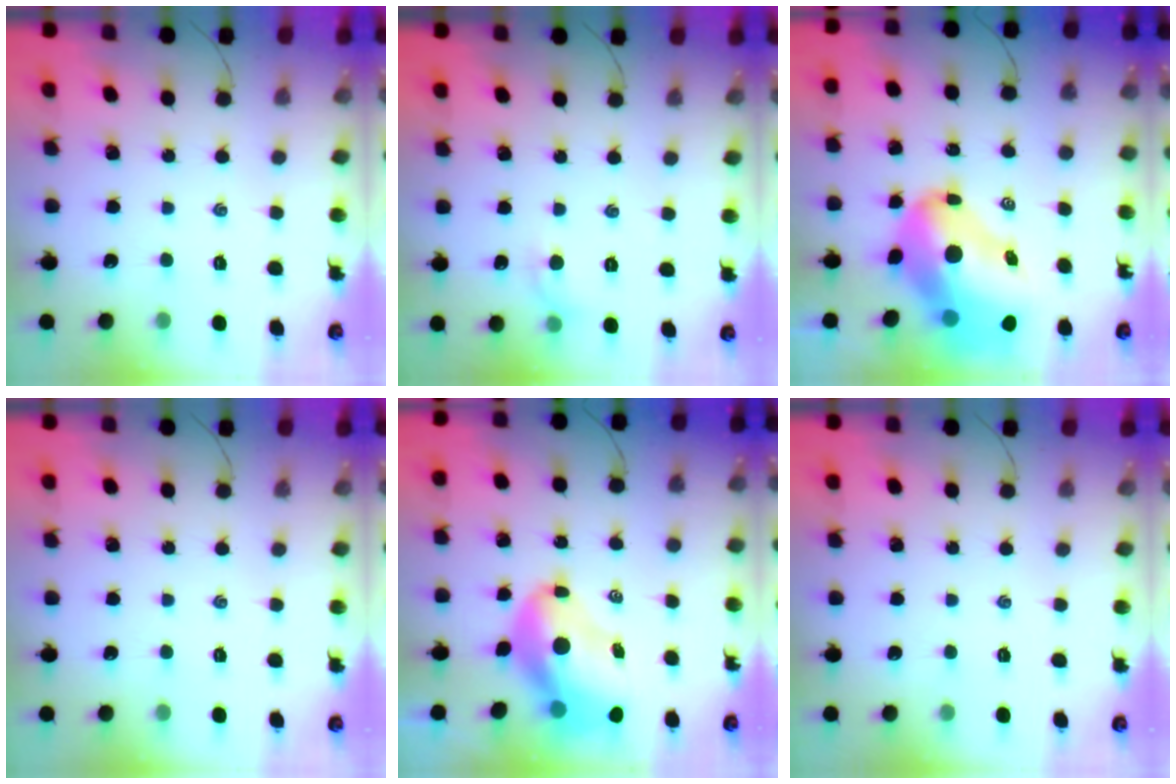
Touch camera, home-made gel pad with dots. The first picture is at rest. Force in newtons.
{"total": 5.0, "press": 4.8, "slide": 1.4}
{"total": 18.9, "press": 18.1, "slide": 5.5}
{"total": 0.0}
{"total": 12.1, "press": 11.7, "slide": 3.2}
{"total": 0.0}